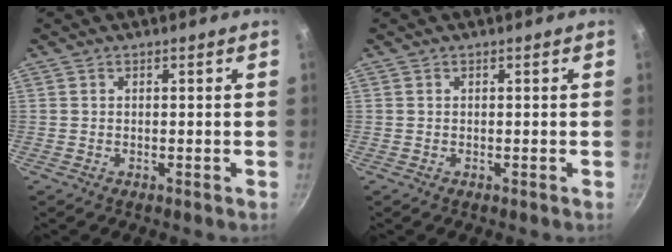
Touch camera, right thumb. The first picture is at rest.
{"total": 0.0}